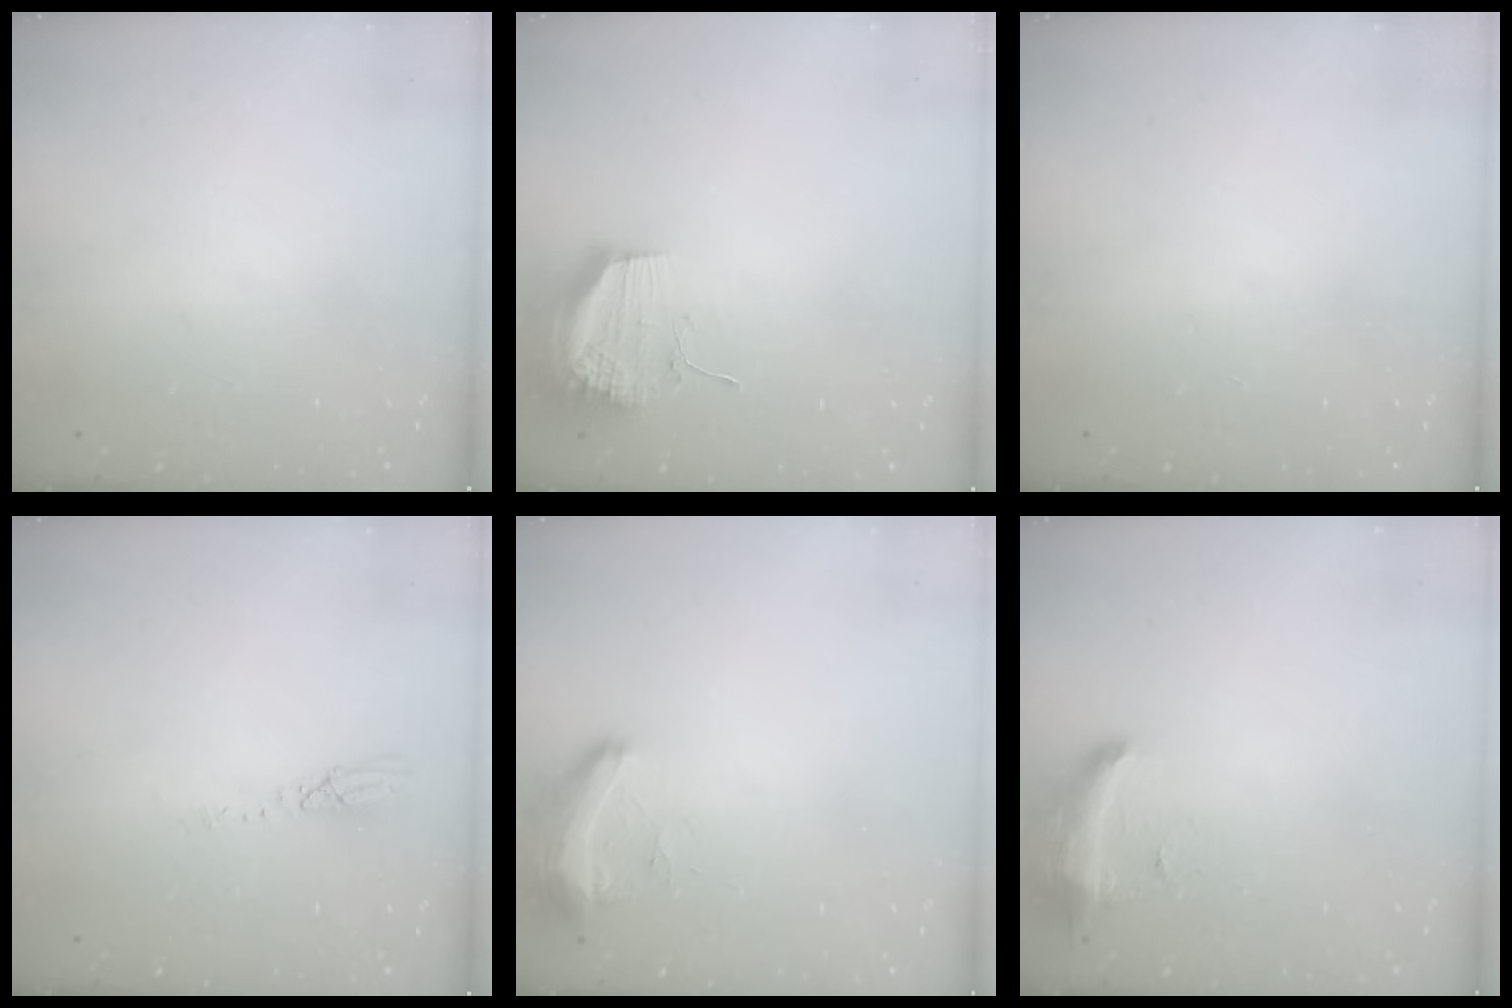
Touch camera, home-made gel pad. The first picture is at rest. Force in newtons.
{"total": 17.9, "press": 13.8, "slide": 11.4}
{"total": 0.0}
{"total": 3.6, "press": 3.6, "slide": 0.2}
{"total": 14.6, "press": 10.5, "slide": 10.2}
{"total": 12.2, "press": 9.7, "slide": 7.4}